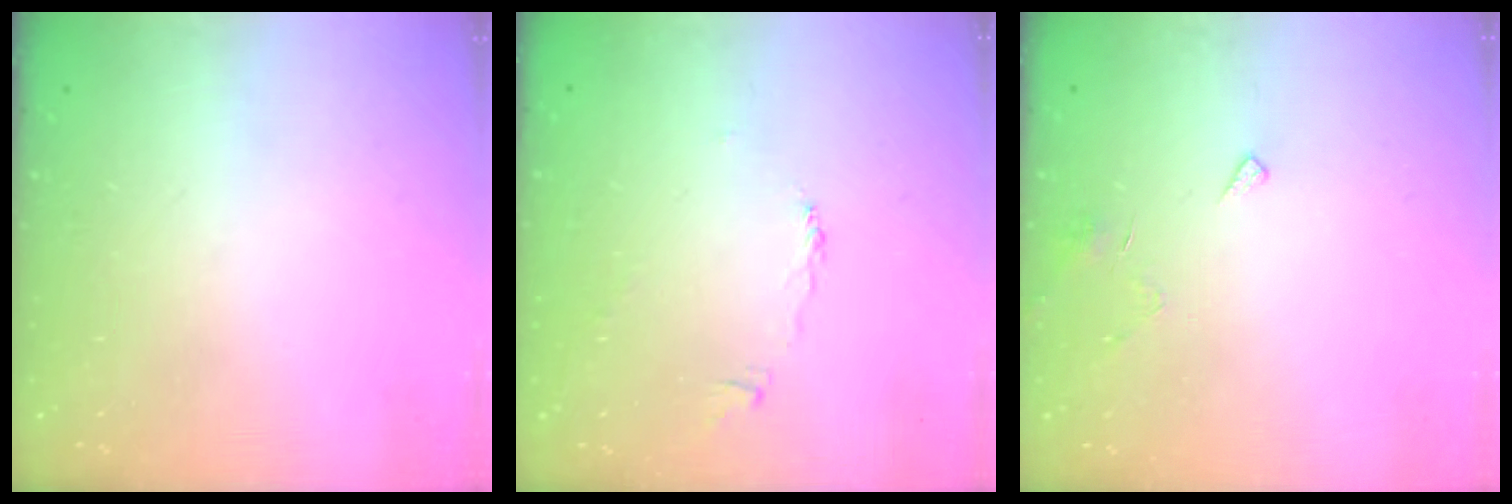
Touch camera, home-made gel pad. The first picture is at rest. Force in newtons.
{"total": 2.2, "press": 2.1, "slide": 0.4}
{"total": 4.2, "press": 4.2, "slide": 0.3}